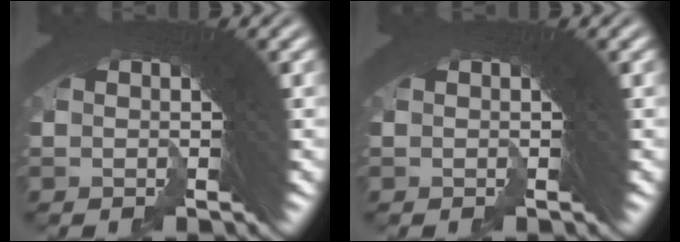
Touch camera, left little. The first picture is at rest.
{"total": 0.0}